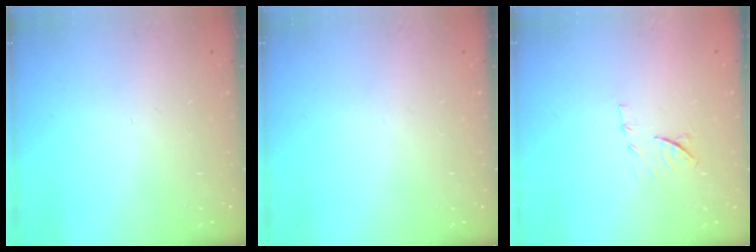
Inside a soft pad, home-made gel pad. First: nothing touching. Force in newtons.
{"total": 0.0}
{"total": 8.6, "press": 8.5, "slide": 1.1}